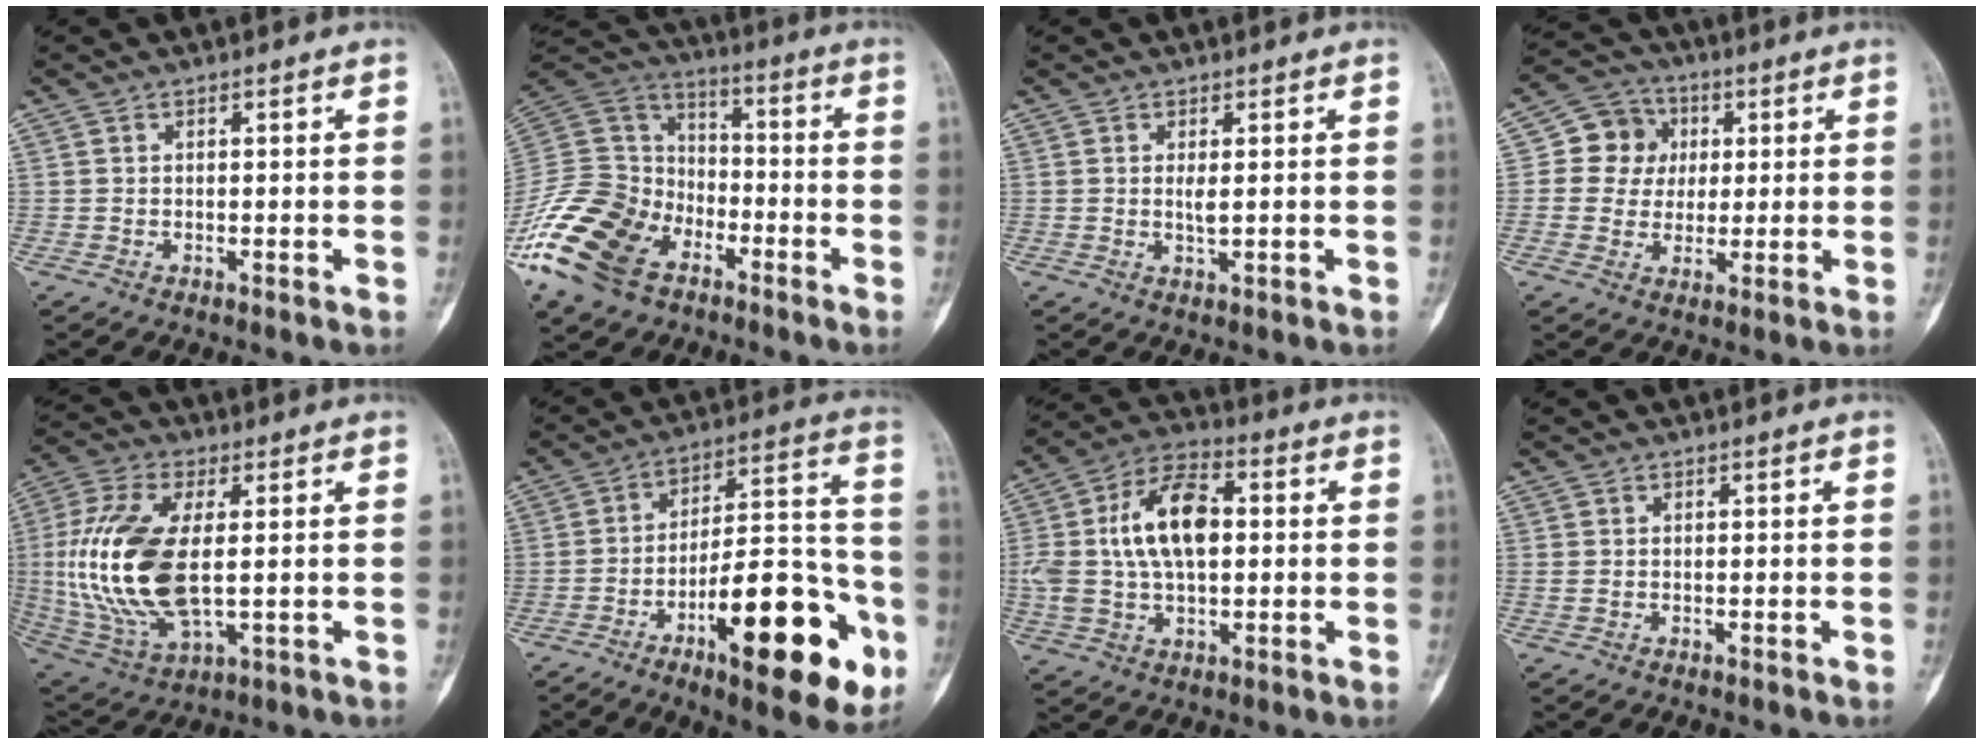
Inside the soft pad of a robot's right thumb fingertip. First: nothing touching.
{"total": 22.8, "force": [-11.5, 14.7, 13.0], "torque": [-0.282, 0.058, -0.216]}
{"total": 1.6, "force": [0.3, 0.3, 1.6], "torque": [-0.034, -0.005, 0.008]}
{"total": 9.0, "force": [1.6, 8.3, 3.2], "torque": [-0.011, 0.005, 0.020]}
{"total": 19.8, "force": [0.5, 9.4, 17.5], "torque": [-0.380, -0.008, 0.020]}
{"total": 24.2, "force": [-10.1, 8.4, 20.4], "torque": [-0.264, 0.056, -0.143]}
{"total": 15.3, "force": [1.6, 8.6, 12.6], "torque": [-0.235, 0.023, 0.027]}
{"total": 0.7, "force": [0.1, 0.0, 0.7], "torque": [-0.024, 0.006, 0.006]}